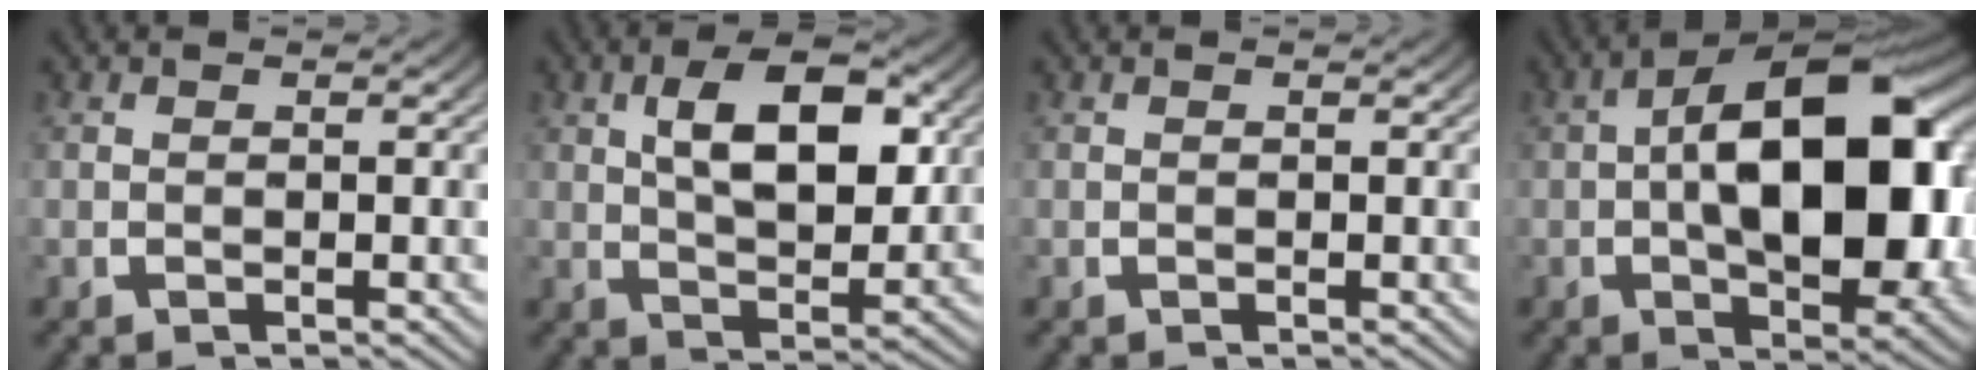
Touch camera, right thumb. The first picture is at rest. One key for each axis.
{"total": 7.6, "fx": 0.9, "fy": 3.8, "fz": 6.5, "tx": -0.112, "ty": -0.006, "tz": 0.019}
{"total": 0.0}
{"total": 18.0, "fx": -0.7, "fy": 9.9, "fz": 15.0, "tx": -0.230, "ty": -0.033, "tz": 0.000}